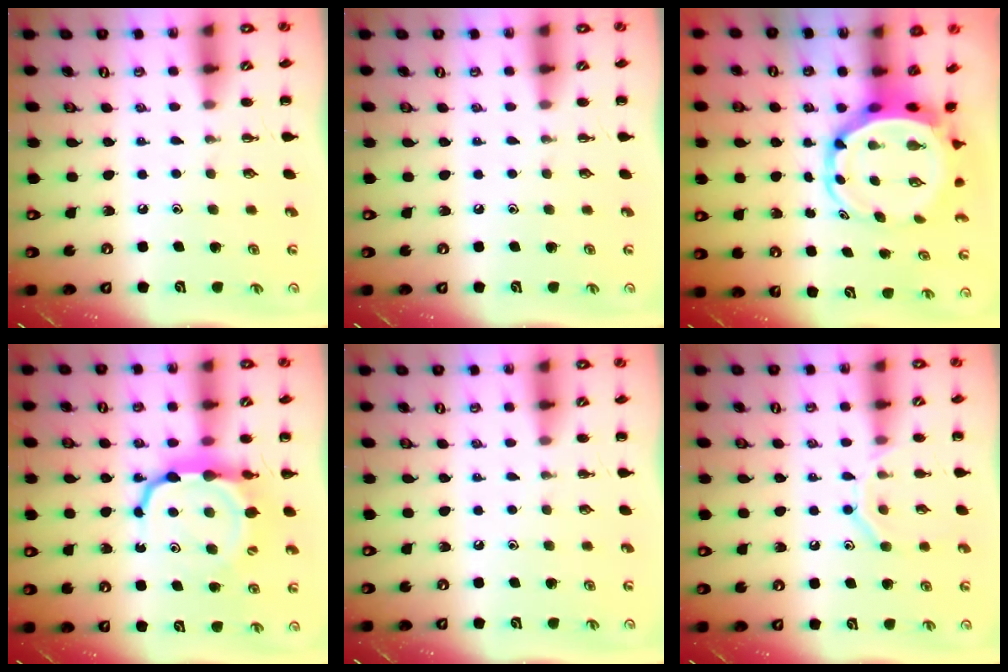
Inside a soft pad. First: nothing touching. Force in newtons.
{"total": 0.0}
{"total": 7.8, "press": 7.5, "slide": 2.0}
{"total": 9.1, "press": 9.0, "slide": 1.7}
{"total": 0.0}
{"total": 9.8, "press": 9.7, "slide": 1.6}